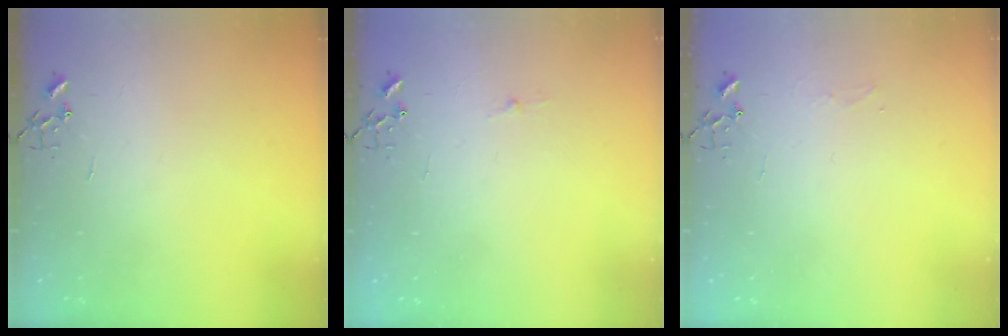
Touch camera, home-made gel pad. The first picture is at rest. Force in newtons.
{"total": 2.6, "press": 2.5, "slide": 0.4}
{"total": 3.8, "press": 3.8, "slide": 0.4}